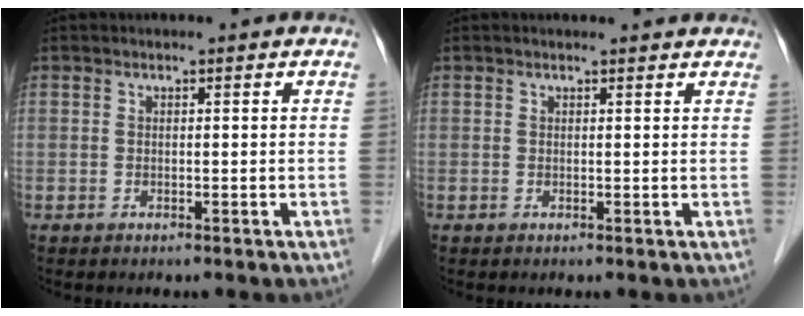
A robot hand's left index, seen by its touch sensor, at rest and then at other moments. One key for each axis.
{"total": 3.0, "fx": 2.9, "fy": 0.4, "fz": 0.6, "tx": -0.013, "ty": 0.008, "tz": 0.026}